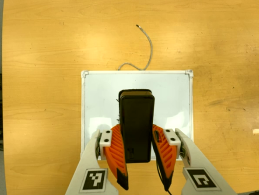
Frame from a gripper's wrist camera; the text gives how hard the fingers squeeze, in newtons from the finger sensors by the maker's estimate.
{"total": 7.0, "left": 6.0, "right": 8.1}